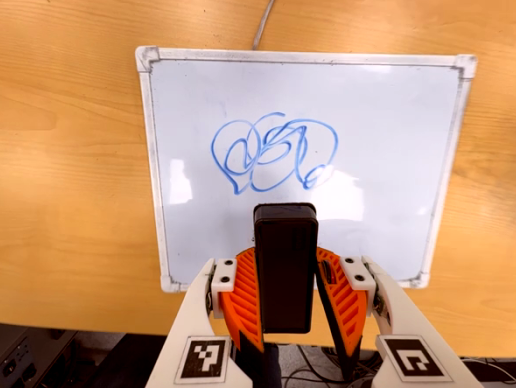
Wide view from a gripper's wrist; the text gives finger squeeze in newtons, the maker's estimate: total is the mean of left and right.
{"total": 5.9, "left": 5.0, "right": 6.8}